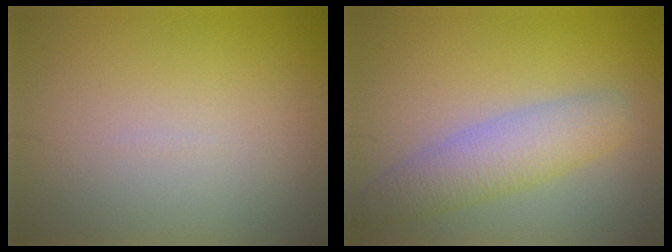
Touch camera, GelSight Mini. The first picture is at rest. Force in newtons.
{"total": 4.1, "press": 4.1, "slide": 0.3}